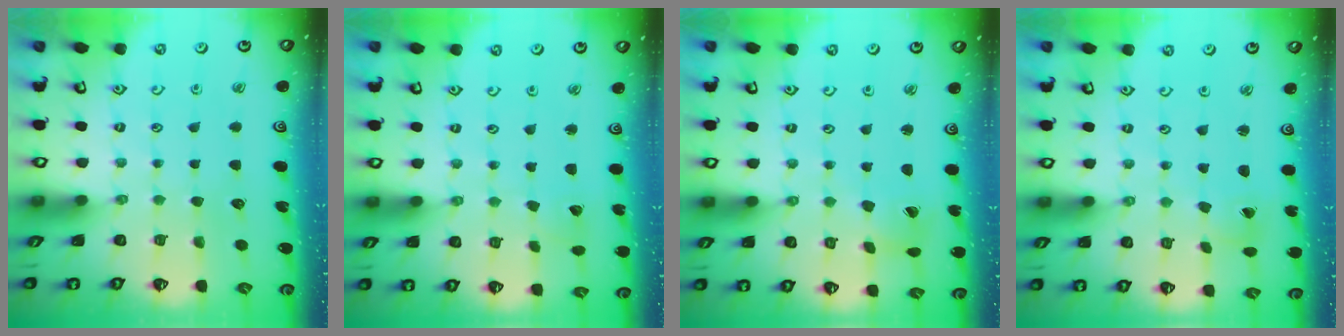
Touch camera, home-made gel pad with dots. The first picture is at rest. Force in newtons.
{"total": 2.6, "press": 2.6, "slide": 0.3}
{"total": 2.0, "press": 2.0, "slide": 0.4}
{"total": 1.5, "press": 1.5, "slide": 0.1}